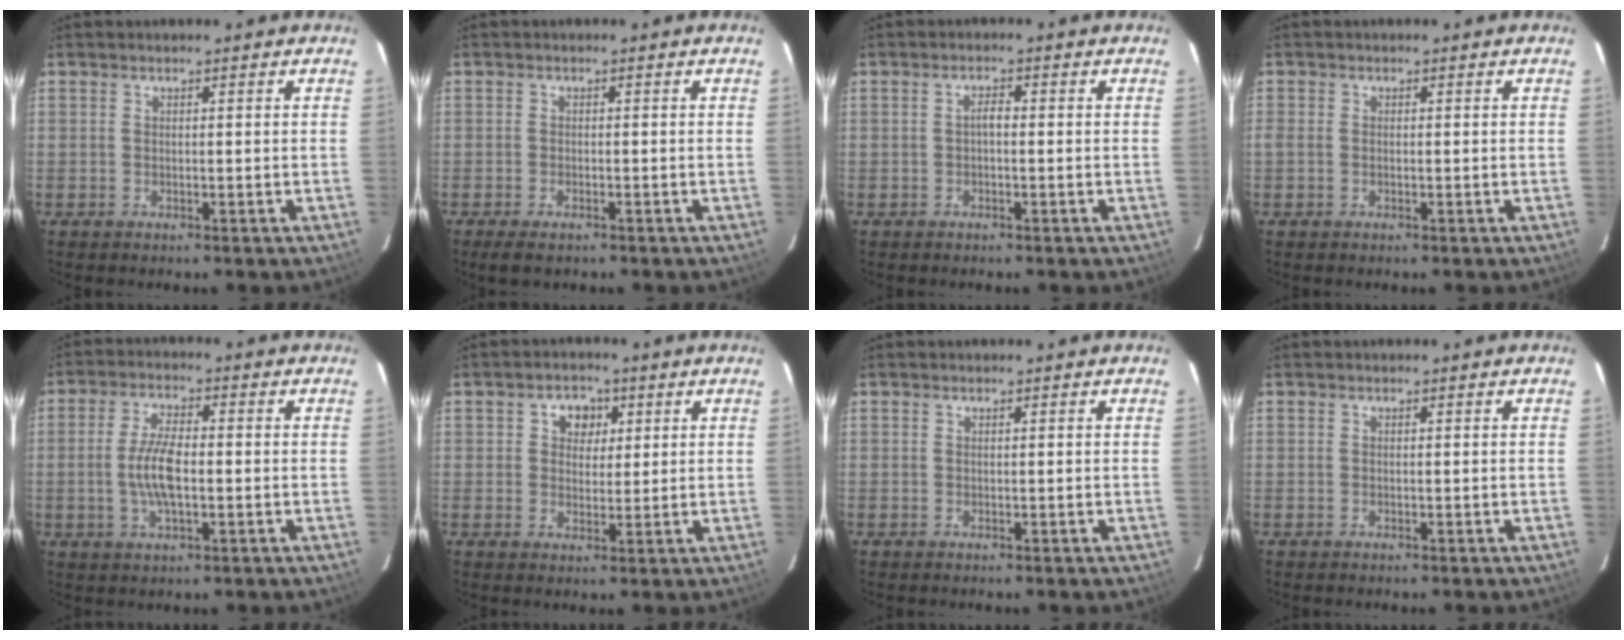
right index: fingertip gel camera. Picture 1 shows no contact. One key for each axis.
{"total": 3.4, "fx": -2.5, "fy": 1.3, "fz": 1.9, "tx": -0.044, "ty": -0.011, "tz": -0.044}
{"total": 1.4, "fx": -0.3, "fy": 0.6, "fz": 1.2, "tx": -0.024, "ty": 0.008, "tz": -0.008}
{"total": 1.0, "fx": -0.3, "fy": 0.7, "fz": 0.6, "tx": -0.015, "ty": -0.002, "tz": -0.006}
{"total": 7.1, "fx": -1.0, "fy": 2.6, "fz": 6.6, "tx": -0.135, "ty": 0.001, "tz": -0.020}
{"total": 4.5, "fx": 1.4, "fy": 3.8, "fz": 1.8, "tx": -0.022, "ty": 0.010, "tz": 0.023}
{"total": 0.0}
{"total": 0.0}